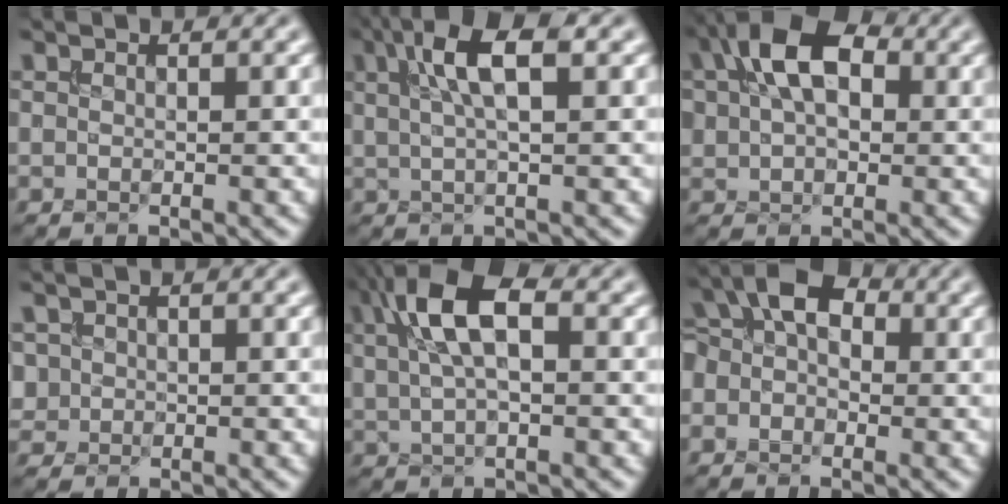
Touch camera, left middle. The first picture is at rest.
{"total": 5.1, "force": [1.7, 1.5, 4.6], "torque": [-0.080, 0.009, 0.028]}
{"total": 8.3, "force": [2.6, 5.3, 5.8], "torque": [-0.103, 0.025, 0.028]}
{"total": 1.2, "force": [-0.2, 1.2, -0.1], "torque": [0.012, -0.005, 0.002]}
{"total": 6.0, "force": [1.6, 2.6, 5.1], "torque": [-0.096, 0.013, 0.025]}
{"total": 5.3, "force": [-0.1, 3.9, 3.6], "torque": [-0.053, 0.030, -0.018]}